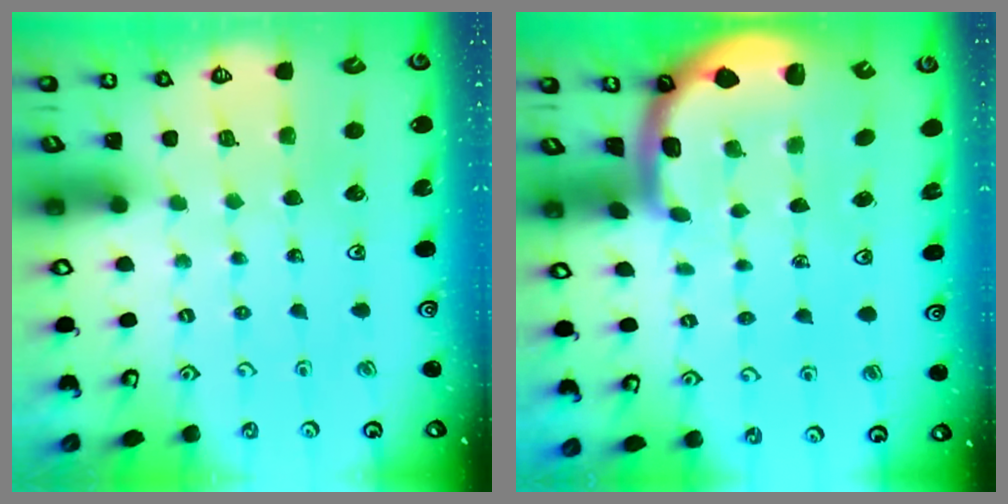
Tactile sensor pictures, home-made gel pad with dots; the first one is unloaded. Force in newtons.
{"total": 1.7, "press": 1.6, "slide": 0.3}